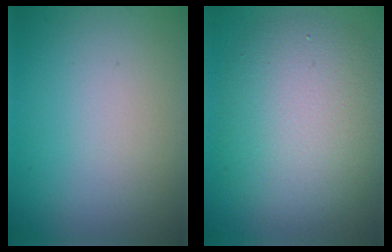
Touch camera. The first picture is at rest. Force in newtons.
{"total": 8.0, "press": 8.0, "slide": 0.4}